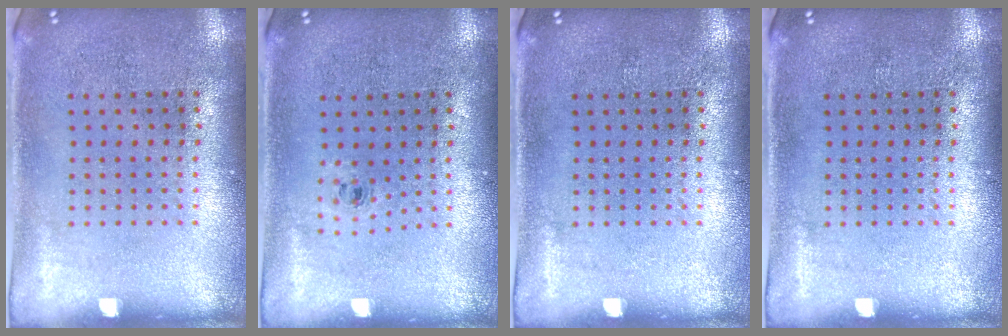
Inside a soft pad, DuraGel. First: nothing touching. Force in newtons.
{"total": 0.5, "press": 0.3, "slide": 0.4}
{"total": 0.0}
{"total": 0.0}